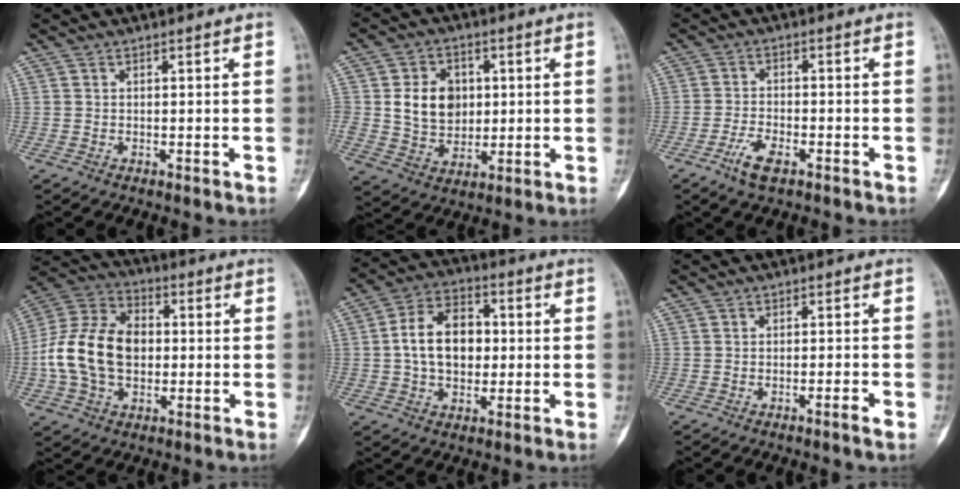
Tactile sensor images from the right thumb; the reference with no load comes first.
{"total": 10.7, "force": [1.7, 8.5, 6.4], "torque": [-0.070, -0.008, 0.036]}
{"total": 5.8, "force": [-3.4, 2.2, 4.2], "torque": [-0.088, 0.012, -0.062]}
{"total": 16.8, "force": [-1.0, 11.6, 12.1], "torque": [-0.221, 0.030, -0.019]}
{"total": 12.1, "force": [0.2, 8.3, 8.7], "torque": [-0.130, 0.021, -0.003]}
{"total": 2.0, "force": [-1.1, 0.0, 1.6], "torque": [-0.032, 0.004, -0.021]}